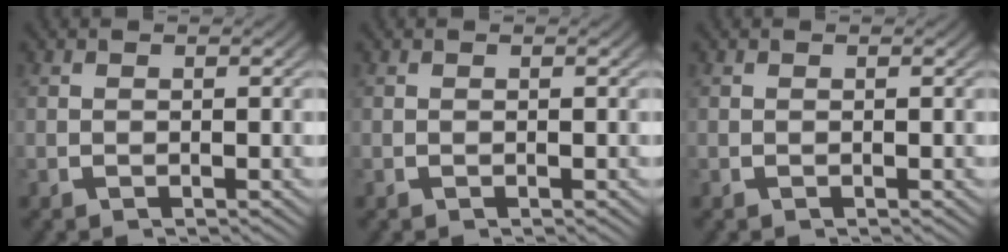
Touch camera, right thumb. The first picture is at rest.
{"total": 0.0}
{"total": 0.0}